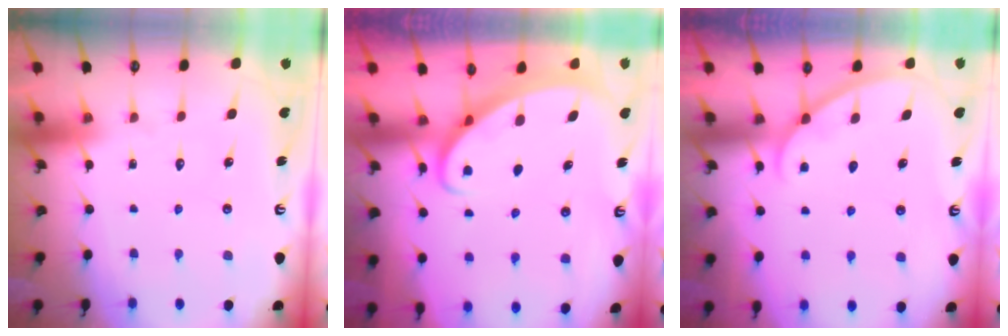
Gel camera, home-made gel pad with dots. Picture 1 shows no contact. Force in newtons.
{"total": 3.4, "press": 3.4, "slide": 0.3}
{"total": 3.5, "press": 3.5, "slide": 0.4}